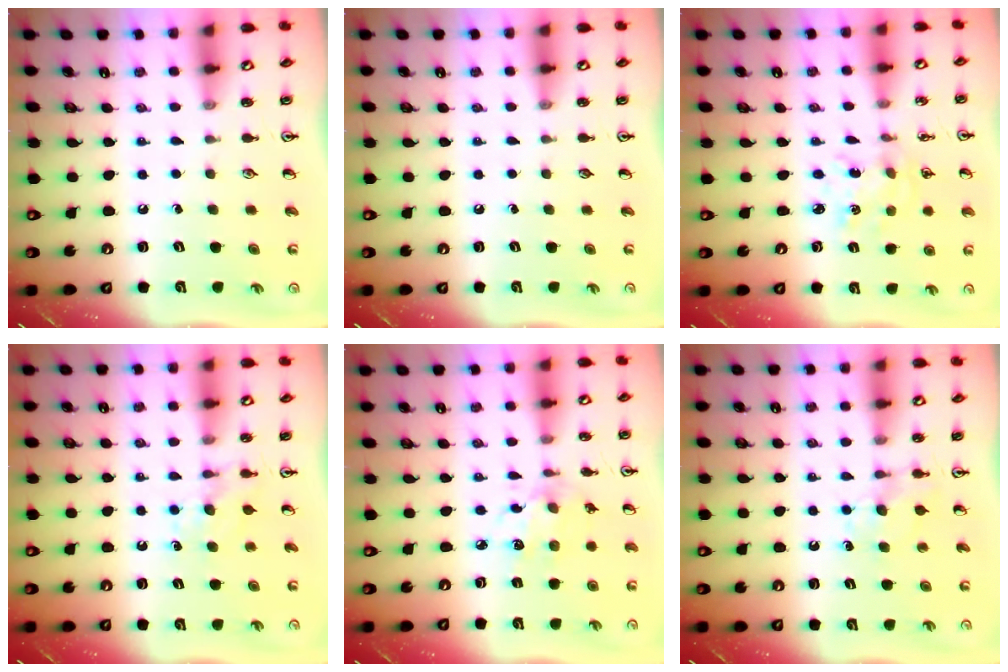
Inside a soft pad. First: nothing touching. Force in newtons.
{"total": 0.0}
{"total": 2.3, "press": 2.3, "slide": 0.2}
{"total": 4.1, "press": 4.0, "slide": 0.6}
{"total": 7.9, "press": 7.9, "slide": 0.5}
{"total": 4.5, "press": 4.4, "slide": 0.6}